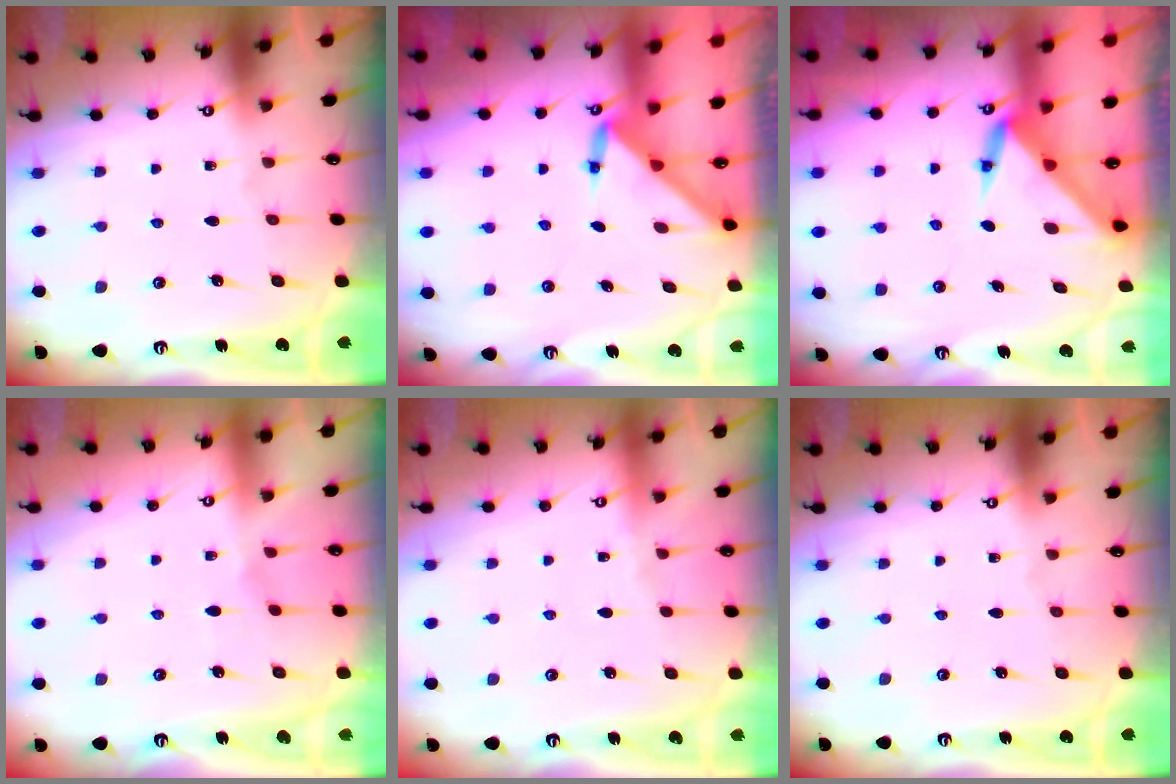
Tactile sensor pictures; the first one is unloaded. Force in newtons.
{"total": 3.1, "press": 3.1, "slide": 0.2}
{"total": 3.6, "press": 3.6, "slide": 0.2}
{"total": 2.8, "press": 2.8, "slide": 0.5}
{"total": 0.7, "press": 0.6, "slide": 0.3}
{"total": 0.0}